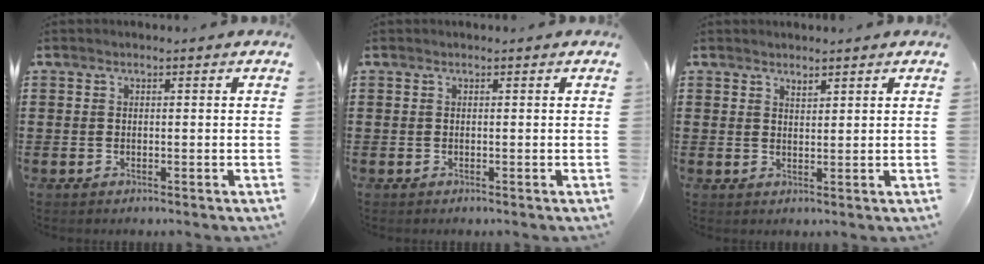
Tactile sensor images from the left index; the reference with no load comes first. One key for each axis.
{"total": 0.0}
{"total": 1.5, "fx": 1.4, "fy": 0.3, "fz": 0.3, "tx": -0.008, "ty": 0.000, "tz": 0.027}